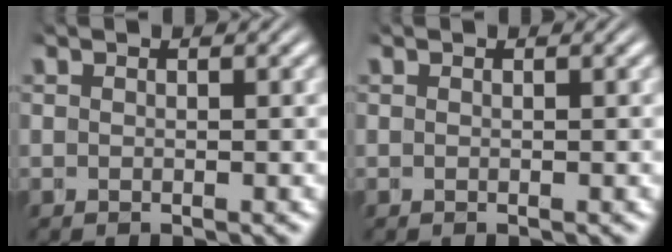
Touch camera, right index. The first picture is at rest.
{"total": 0.0}